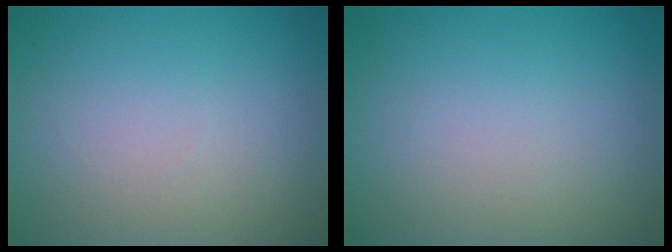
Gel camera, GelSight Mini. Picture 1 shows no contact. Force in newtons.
{"total": 0.0}